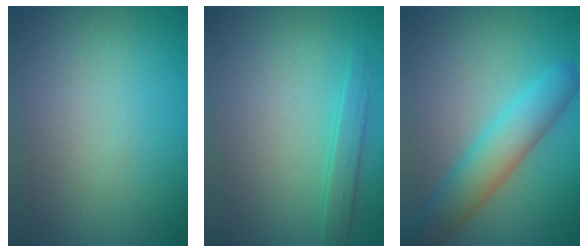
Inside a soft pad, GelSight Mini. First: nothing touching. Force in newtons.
{"total": 1.5, "press": 1.5, "slide": 0.0}
{"total": 5.1, "press": 5.1, "slide": 0.3}